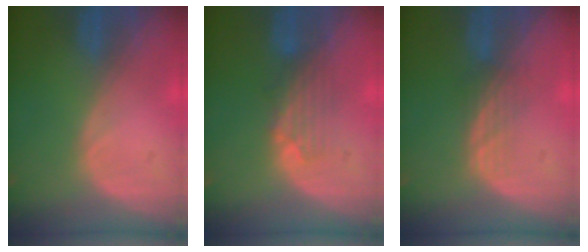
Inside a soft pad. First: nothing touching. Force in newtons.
{"total": 4.0, "press": 3.6, "slide": 1.5}
{"total": 2.8, "press": 2.5, "slide": 1.2}